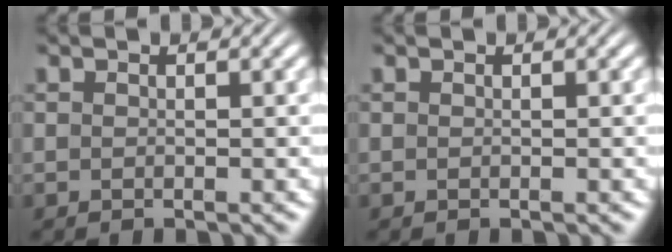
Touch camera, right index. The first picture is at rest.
{"total": 0.0}